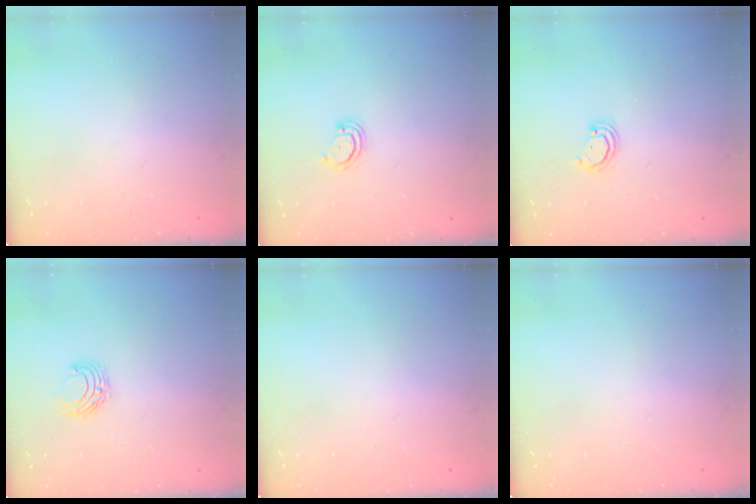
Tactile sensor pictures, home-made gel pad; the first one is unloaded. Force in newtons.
{"total": 3.5, "press": 3.5, "slide": 0.3}
{"total": 2.5, "press": 2.4, "slide": 0.2}
{"total": 6.4, "press": 6.3, "slide": 0.7}
{"total": 0.0}
{"total": 0.0}